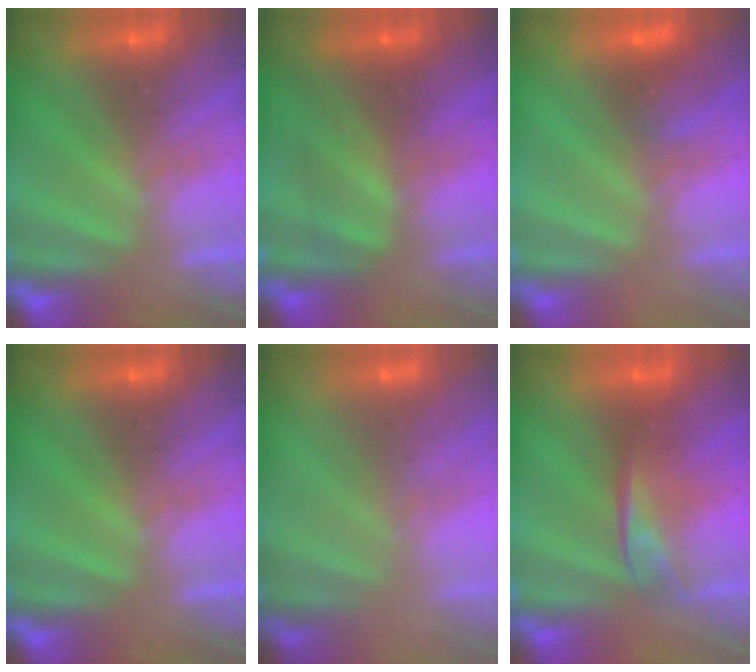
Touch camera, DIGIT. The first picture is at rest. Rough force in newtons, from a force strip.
{"total": 2.4}
{"total": 1.4}
{"total": 0.0}
{"total": 2.9}
{"total": 2.1}